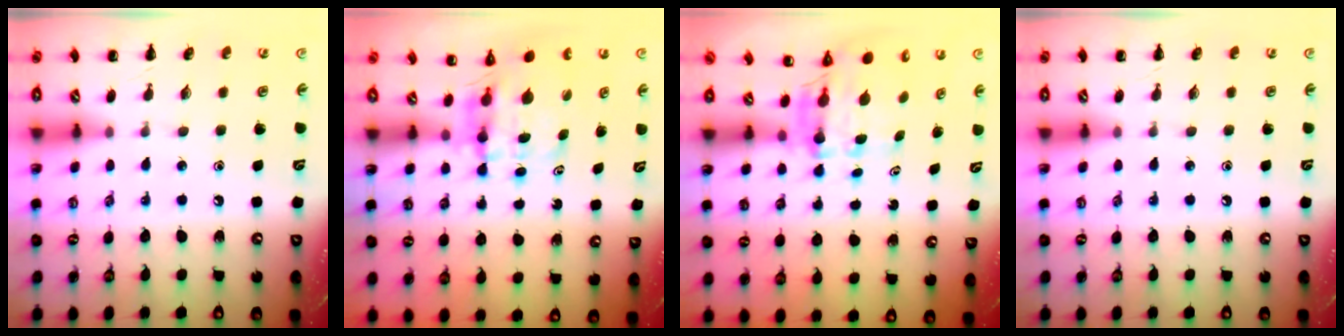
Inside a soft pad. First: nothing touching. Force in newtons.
{"total": 5.4, "press": 5.3, "slide": 0.9}
{"total": 5.3, "press": 5.1, "slide": 1.2}
{"total": 0.0}